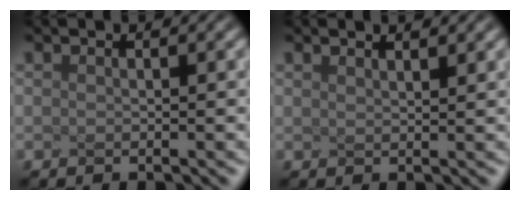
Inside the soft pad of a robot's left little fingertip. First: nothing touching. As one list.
[{"total": 1.6, "force": [1.4, 0.4, 0.7], "torque": [-0.004, 0.019, 0.012]}]